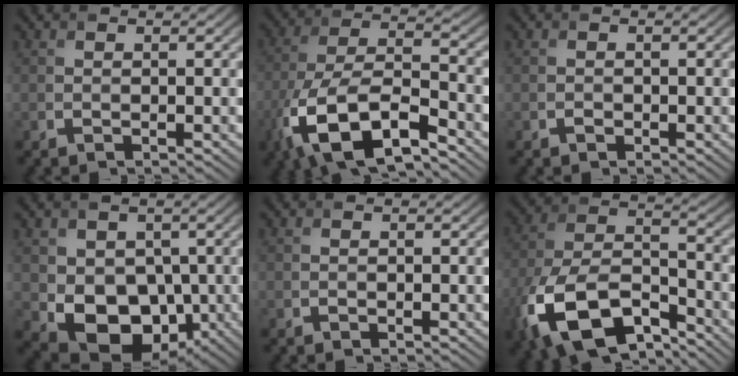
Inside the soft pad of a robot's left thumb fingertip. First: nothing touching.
{"total": 13.9, "force": [-7.7, 5.5, 10.2], "torque": [-0.217, -0.018, -0.157]}
{"total": 0.6, "force": [-0.4, 0.5, 0.2], "torque": [-0.003, -0.003, -0.007]}
{"total": 9.1, "force": [-1.0, 6.9, 5.8], "torque": [-0.111, -0.028, -0.018]}
{"total": 0.0}
{"total": 15.8, "force": [-9.1, 7.8, 10.3], "torque": [-0.239, -0.034, -0.181]}